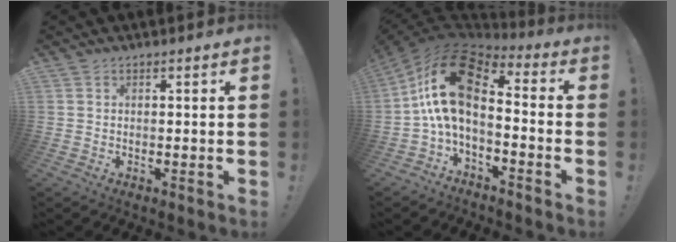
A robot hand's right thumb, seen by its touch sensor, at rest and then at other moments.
{"total": 16.2, "force": [3.0, 8.1, 13.7], "torque": [-0.263, -0.013, 0.054]}